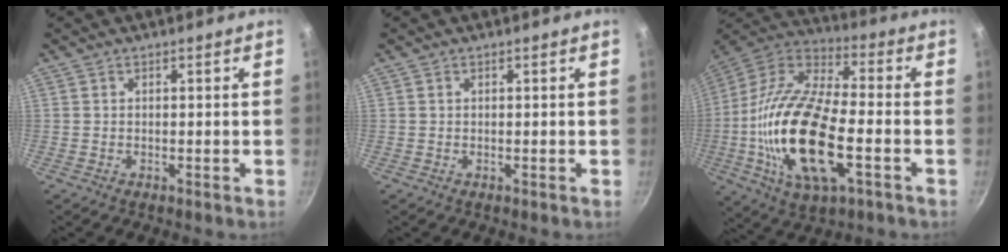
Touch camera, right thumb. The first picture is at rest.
{"total": 0.0}
{"total": 25.2, "force": [-5.5, 10.7, 22.1], "torque": [-0.459, 0.011, -0.096]}